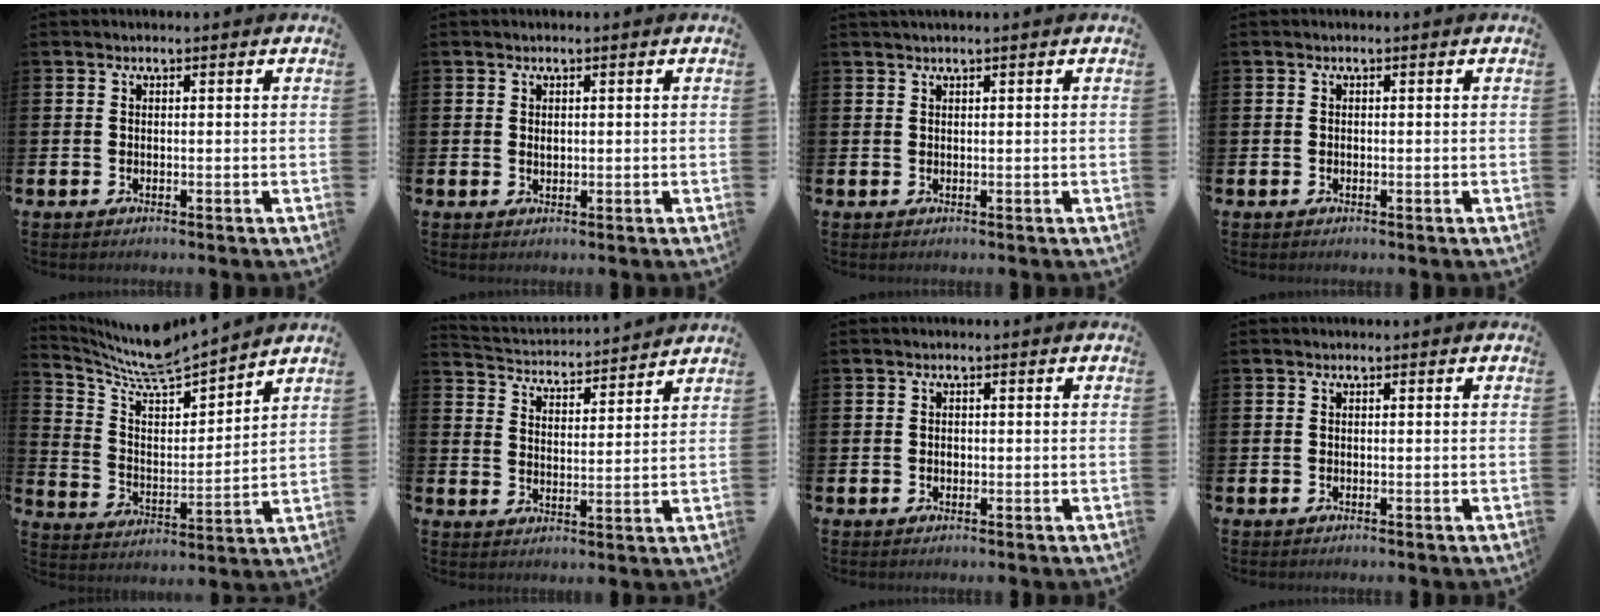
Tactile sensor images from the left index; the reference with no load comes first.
{"total": 0.8, "force": [0.5, 0.4, 0.4], "torque": [0.001, -0.001, 0.006]}
{"total": 0.7, "force": [0.7, -0.1, 0.3], "torque": [-0.011, 0.003, 0.014]}
{"total": 0.0}
{"total": 8.5, "force": [8.3, 0.7, 1.9], "torque": [-0.077, -0.067, 0.146]}
{"total": 3.8, "force": [3.8, 0.4, -0.2], "torque": [-0.020, -0.037, 0.062]}
{"total": 0.7, "force": [0.0, 0.6, 0.4], "torque": [-0.007, 0.005, -0.002]}
{"total": 0.0}